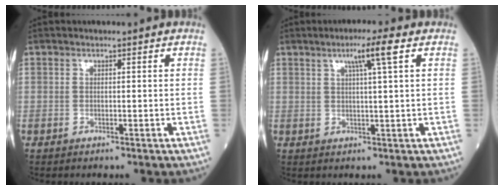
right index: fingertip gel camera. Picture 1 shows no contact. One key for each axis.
{"total": 5.3, "fx": 2.5, "fy": -0.4, "fz": 4.7, "tx": -0.084, "ty": 0.003, "tz": 0.043}